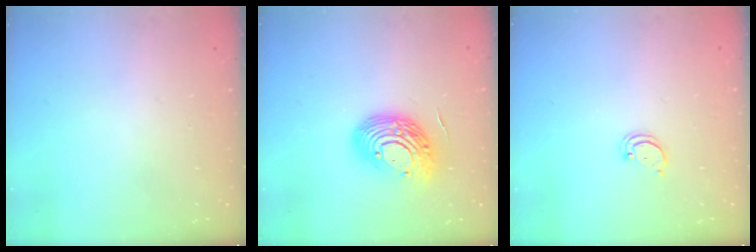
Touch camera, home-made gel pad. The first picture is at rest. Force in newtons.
{"total": 15.3, "press": 15.3, "slide": 0.9}
{"total": 1.5, "press": 1.5, "slide": 0.1}